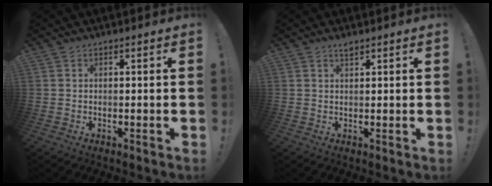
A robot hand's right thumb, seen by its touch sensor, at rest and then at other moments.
{"total": 2.0, "force": [1.8, 0.3, 0.8], "torque": [-0.003, -0.010, 0.029]}